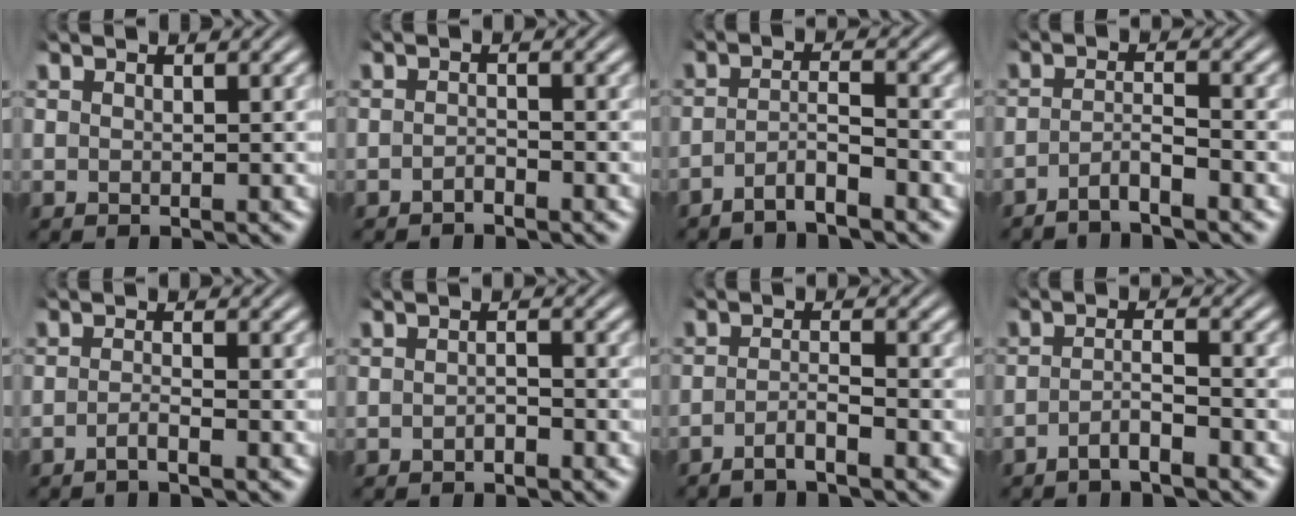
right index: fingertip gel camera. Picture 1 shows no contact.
{"total": 1.2, "force": [-1.2, 0.0, 0.1], "torque": [-0.001, -0.004, -0.022]}
{"total": 3.2, "force": [-2.9, 0.5, 1.5], "torque": [-0.026, -0.009, -0.047]}
{"total": 3.0, "force": [-2.8, 0.3, 1.1], "torque": [-0.023, -0.012, -0.045]}
{"total": 1.8, "force": [-1.7, -0.1, 0.8], "torque": [-0.019, -0.005, -0.032]}
{"total": 1.1, "force": [-1.0, 0.1, 0.4], "torque": [-0.003, -0.002, -0.017]}
{"total": 2.7, "force": [-2.5, 0.2, 1.1], "torque": [-0.025, -0.011, -0.042]}
{"total": 2.8, "force": [-2.4, 0.3, 1.4], "torque": [-0.023, -0.009, -0.040]}